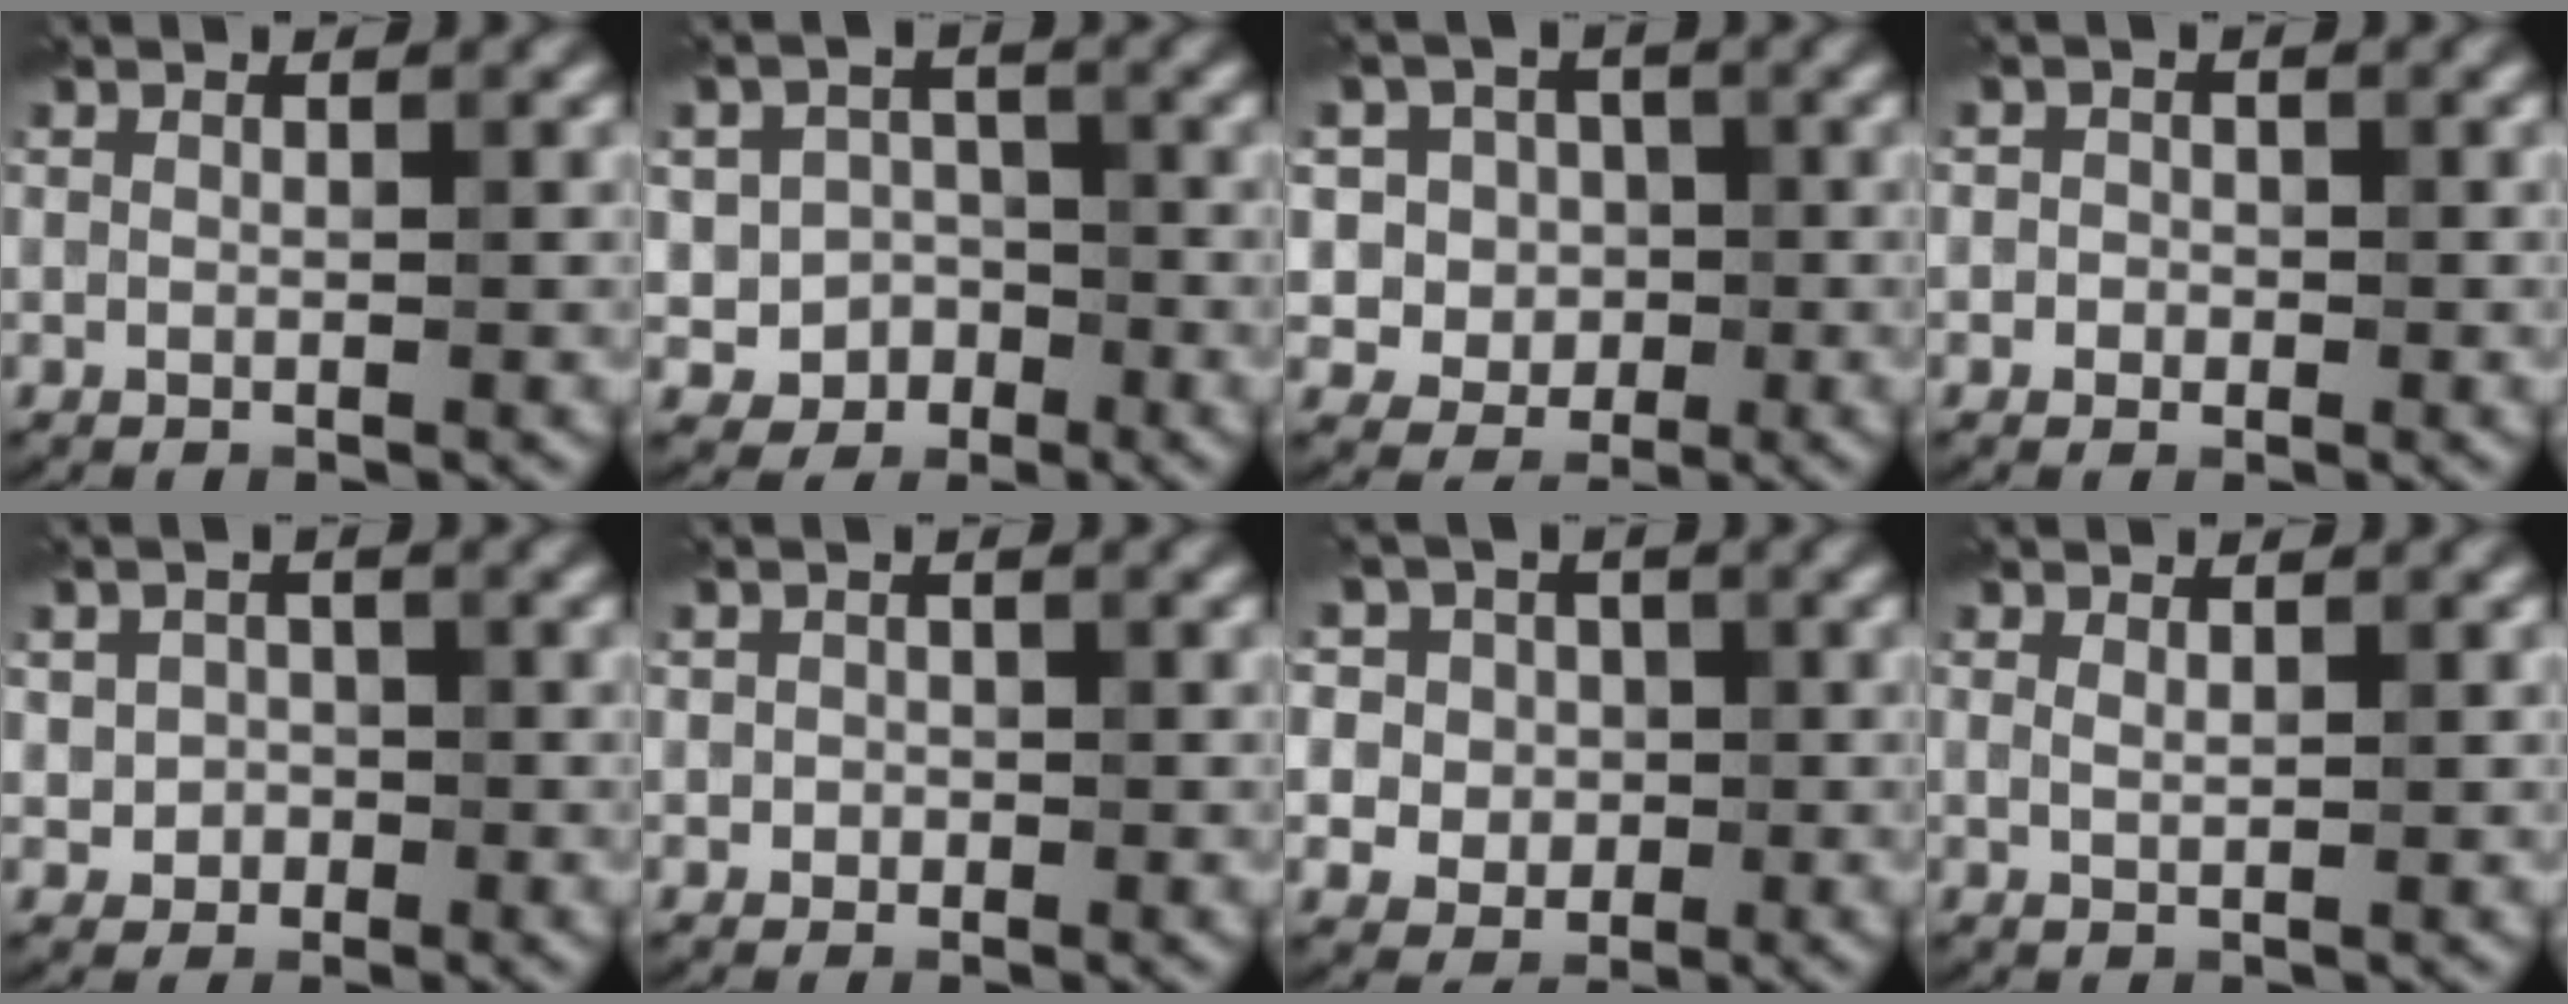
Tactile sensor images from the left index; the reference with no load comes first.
{"total": 4.0, "force": [-1.5, 3.5, 1.1], "torque": [0.007, 0.004, -0.032]}
{"total": 5.5, "force": [0.7, 5.2, 1.6], "torque": [-0.016, 0.016, -0.001]}
{"total": 1.4, "force": [-0.1, 1.3, 0.4], "torque": [0.009, 0.000, -0.014]}
{"total": 2.3, "force": [-0.3, 2.1, 0.8], "torque": [-0.004, -0.002, -0.008]}
{"total": 1.1, "force": [-0.1, 1.1, 0.2], "torque": [0.004, -0.002, -0.005]}
{"total": 8.7, "force": [3.1, 7.3, 3.5], "torque": [-0.071, 0.026, 0.020]}
{"total": 0.8, "force": [0.5, 0.3, 0.5], "torque": [-0.011, -0.002, 0.009]}